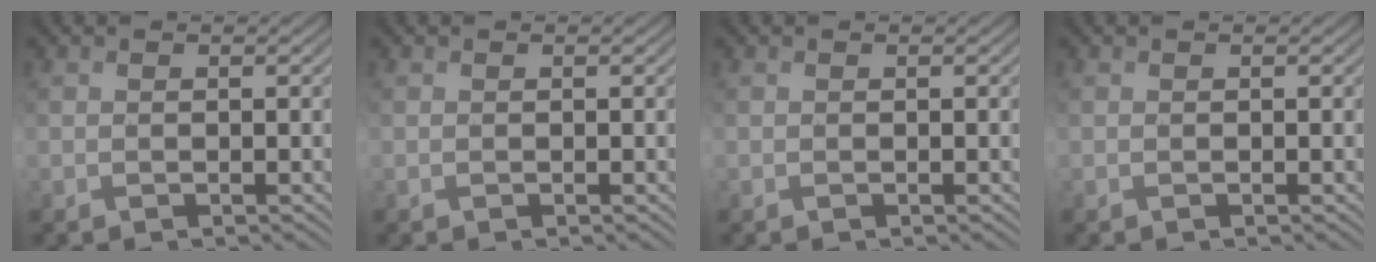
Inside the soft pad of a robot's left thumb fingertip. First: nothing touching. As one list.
[{"total": 0.0}, {"total": 0.0}, {"total": 0.0}]